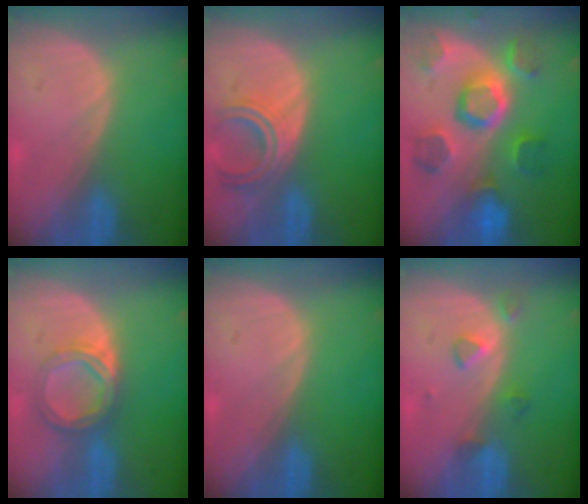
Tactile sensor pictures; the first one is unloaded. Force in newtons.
{"total": 5.2, "press": 5.0, "slide": 1.4}
{"total": 10.9, "press": 9.7, "slide": 4.9}
{"total": 5.2, "press": 5.0, "slide": 1.3}
{"total": 0.0}
{"total": 3.2, "press": 3.1, "slide": 0.8}